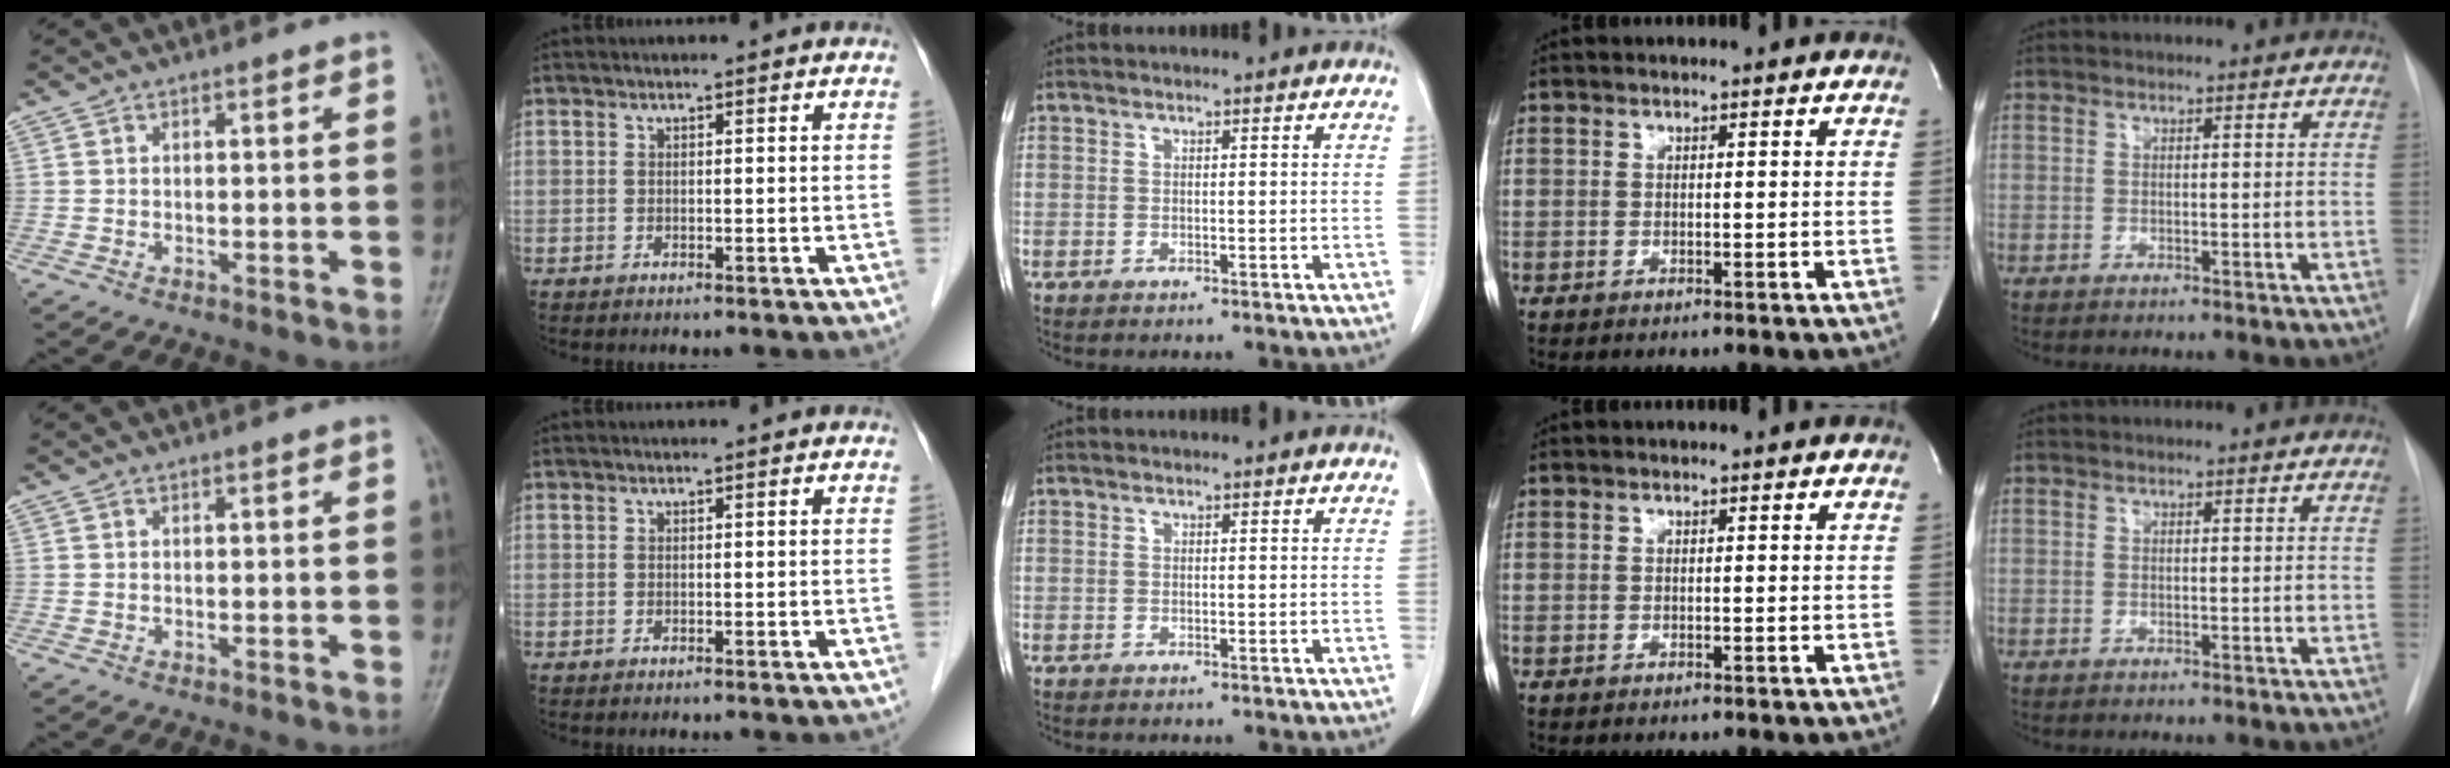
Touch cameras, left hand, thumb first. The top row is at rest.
{}